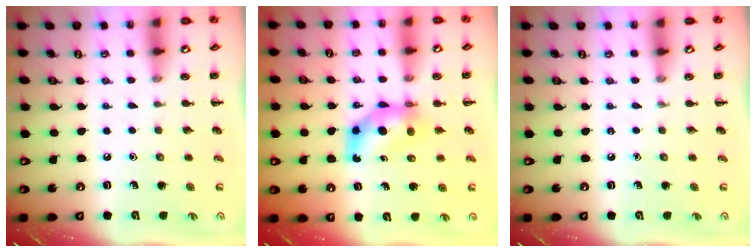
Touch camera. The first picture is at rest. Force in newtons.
{"total": 7.0, "press": 7.0, "slide": 0.8}
{"total": 0.0}